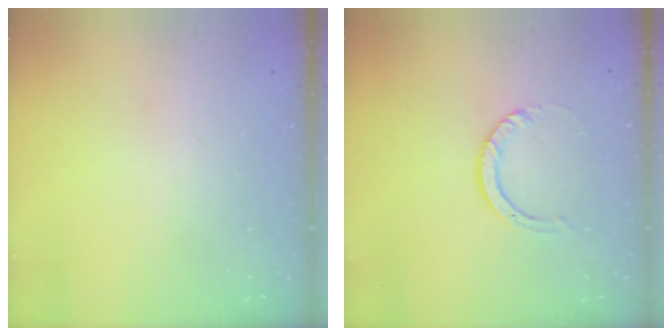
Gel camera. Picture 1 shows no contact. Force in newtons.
{"total": 3.2, "press": 3.2, "slide": 0.3}